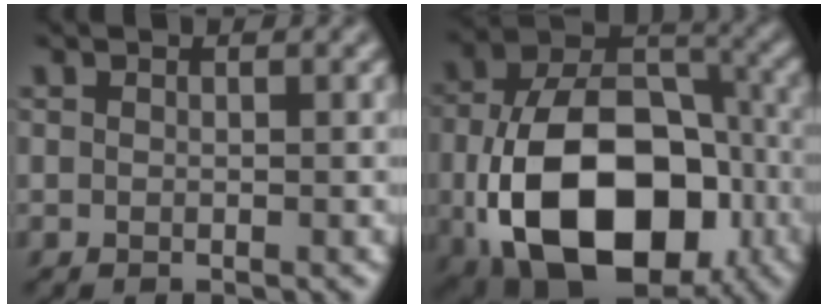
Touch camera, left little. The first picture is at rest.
{"total": 15.8, "force": [-4.6, 10.1, 11.2], "torque": [-0.191, -0.029, -0.068]}